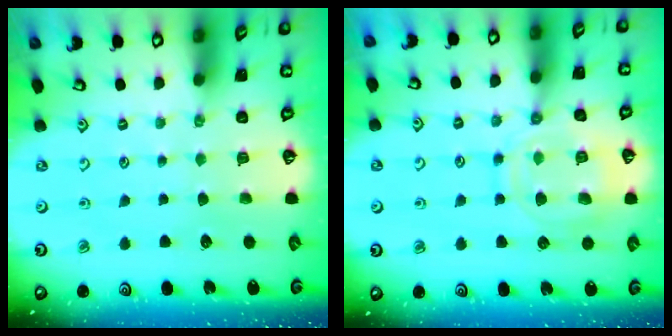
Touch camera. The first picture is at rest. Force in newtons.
{"total": 13.7, "press": 13.7, "slide": 1.2}